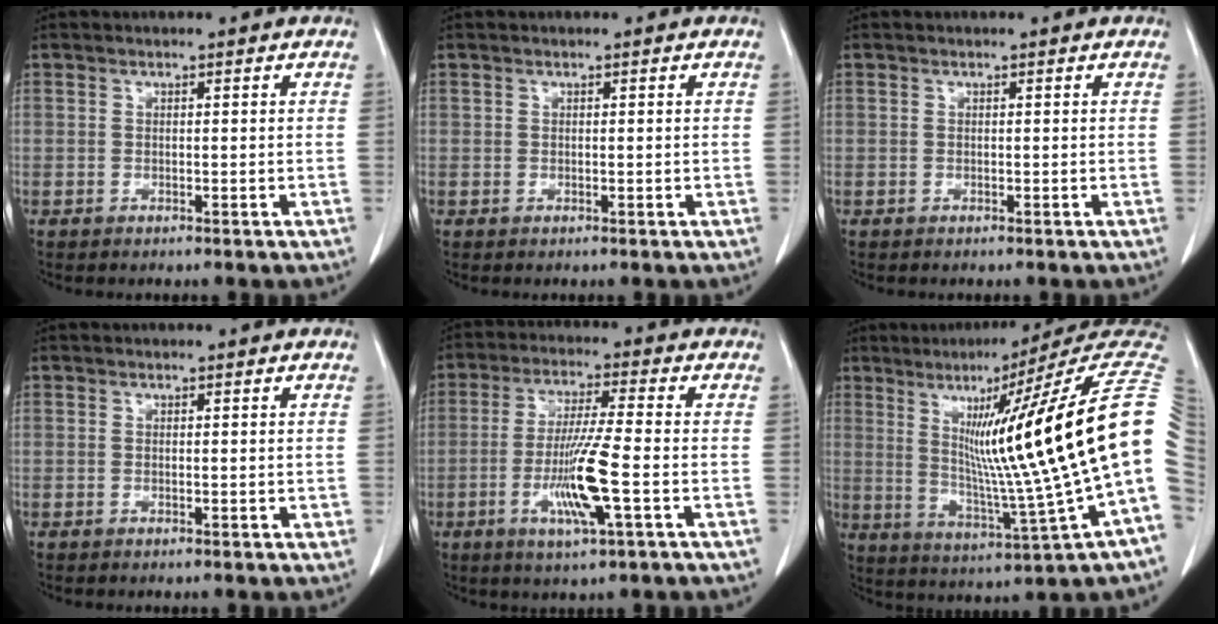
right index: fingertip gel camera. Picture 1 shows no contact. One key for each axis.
{"total": 0.0}
{"total": 0.0}
{"total": 0.5, "fx": 0.1, "fy": 0.2, "fz": 0.5, "tx": -0.009, "ty": -0.001, "tz": 0.005}
{"total": 10.2, "fx": -2.9, "fy": 0.0, "fz": 9.8, "tx": -0.192, "ty": -0.013, "tz": -0.054}
{"total": 22.6, "fx": 4.2, "fy": -1.6, "fz": 22.1, "tx": -0.266, "ty": 0.013, "tz": 0.052}